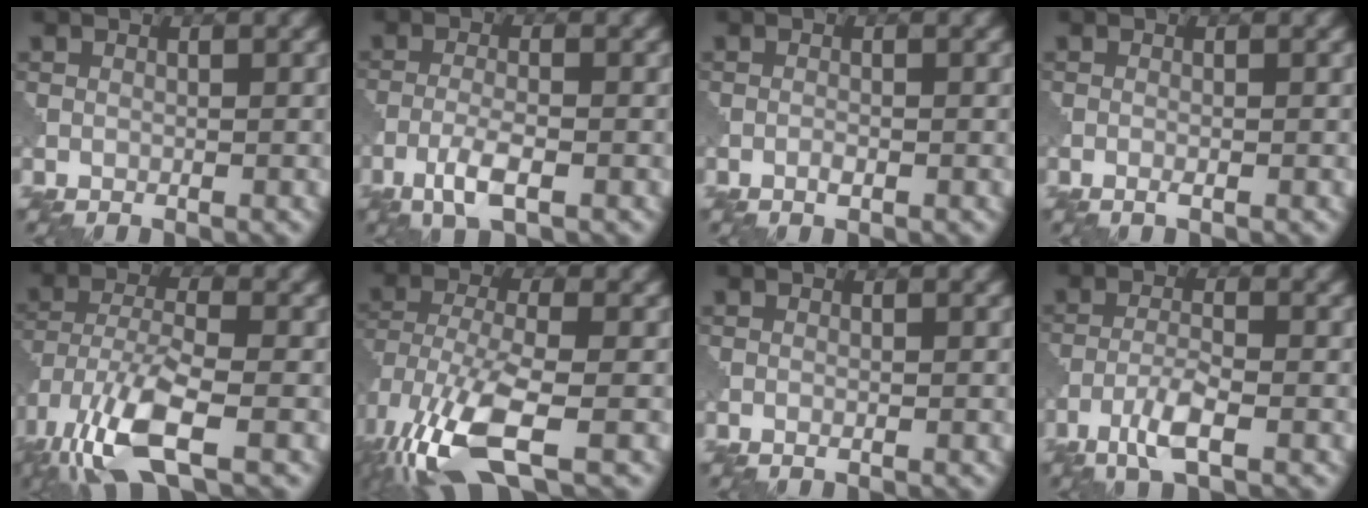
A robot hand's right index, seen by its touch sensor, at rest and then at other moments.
{"total": 3.3, "force": [-1.7, 0.8, 2.7], "torque": [-0.060, 0.003, -0.040]}
{"total": 0.7, "force": [-0.4, 0.1, 0.6], "torque": [-0.014, 0.000, -0.009]}
{"total": 0.6, "force": [-0.3, 0.0, 0.5], "torque": [-0.011, -0.002, -0.008]}
{"total": 9.6, "force": [-5.2, 3.5, 7.3], "torque": [-0.164, -0.015, -0.106]}
{"total": 10.5, "force": [-5.1, 4.0, 8.3], "torque": [-0.186, -0.018, -0.100]}
{"total": 0.0}
{"total": 3.5, "force": [-2.0, 0.6, 2.8], "torque": [-0.059, 0.003, -0.048]}